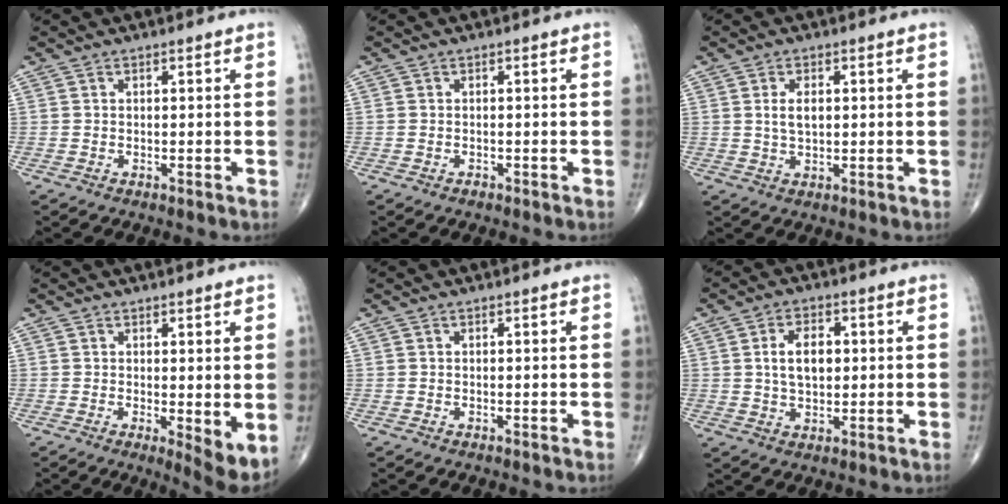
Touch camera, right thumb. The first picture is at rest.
{"total": 0.0}
{"total": 4.0, "force": [0.8, 2.2, 3.3], "torque": [-0.059, -0.003, 0.017]}
{"total": 5.5, "force": [0.2, 1.7, 5.2], "torque": [-0.071, -0.018, 0.006]}
{"total": 0.0}
{"total": 7.2, "force": [1.1, 4.4, 5.6], "torque": [-0.085, 0.002, 0.021]}